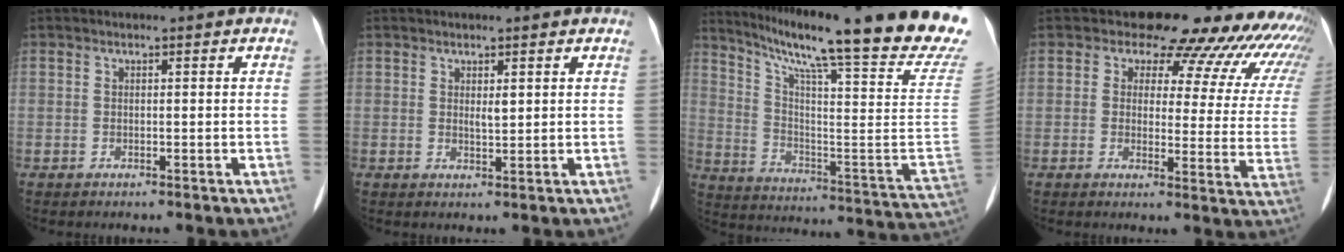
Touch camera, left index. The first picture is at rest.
{"total": 1.5, "force": [0.7, 0.4, 1.3], "torque": [-0.026, 0.000, 0.015]}
{"total": 30.6, "force": [24.0, 0.4, 18.9], "torque": [-0.265, -0.077, 0.327]}
{"total": 20.4, "force": [18.2, 7.0, 5.8], "torque": [-0.038, -0.061, 0.171]}